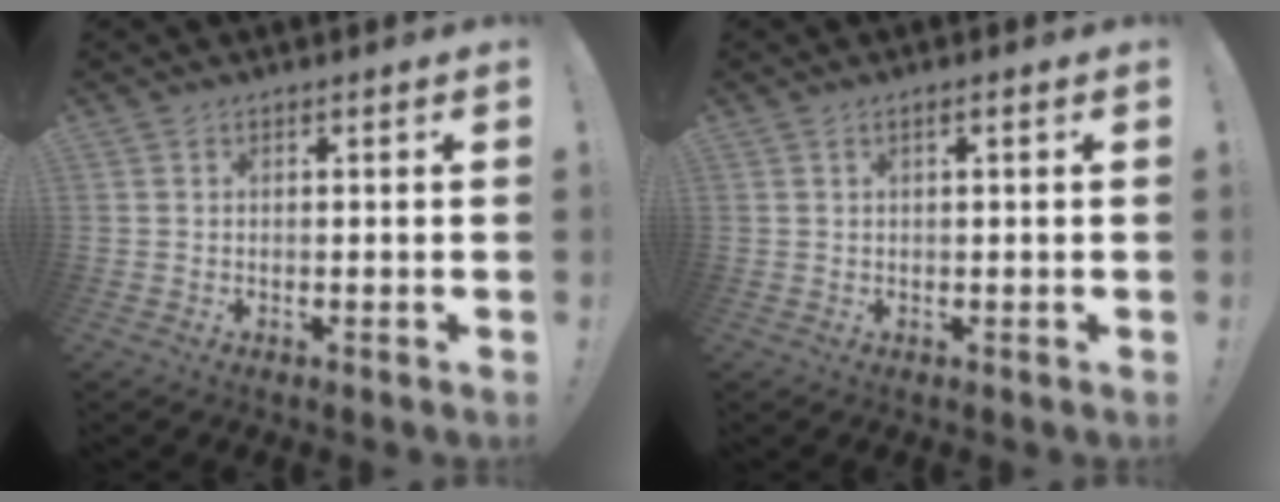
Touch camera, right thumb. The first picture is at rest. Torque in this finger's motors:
{"motor_torque": [-0.05, -0.01, 0.30, -0.11, 0.04]}